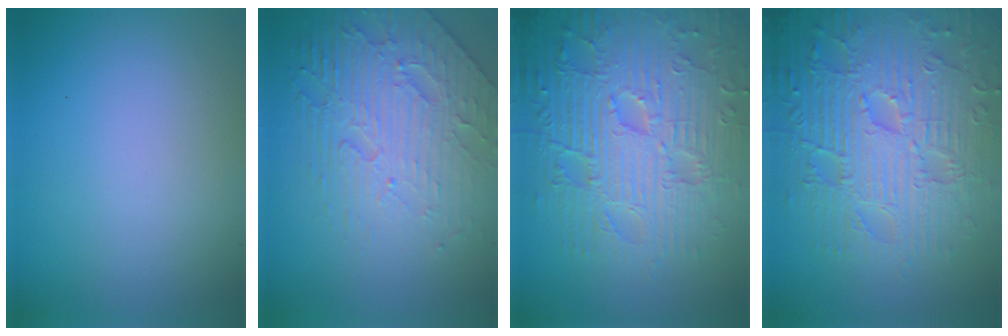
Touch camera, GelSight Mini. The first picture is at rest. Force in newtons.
{"total": 5.0, "press": 4.4, "slide": 2.5}
{"total": 9.4, "press": 6.6, "slide": 6.7}
{"total": 9.6, "press": 6.9, "slide": 6.7}